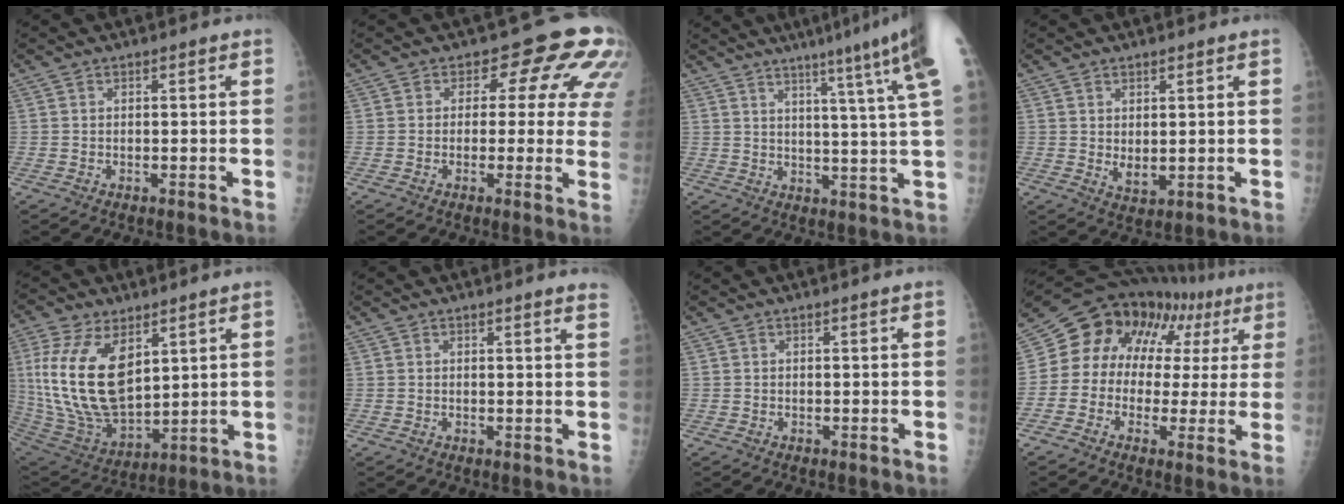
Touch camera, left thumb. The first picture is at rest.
{"total": 11.5, "force": [4.3, 6.7, 8.3], "torque": [-0.045, -0.011, 0.029]}
{"total": 15.8, "force": [9.7, -0.2, 12.5], "torque": [-0.161, -0.044, 0.113]}
{"total": 3.1, "force": [0.6, 1.7, 2.6], "torque": [-0.032, -0.018, 0.016]}
{"total": 19.8, "force": [6.0, 10.5, 15.8], "torque": [-0.307, -0.032, 0.128]}
{"total": 3.1, "force": [2.8, -0.2, 1.3], "torque": [-0.017, -0.013, 0.018]}
{"total": 0.0}
{"total": 16.4, "force": [4.1, 12.8, 9.4], "torque": [-0.089, 0.055, 0.060]}